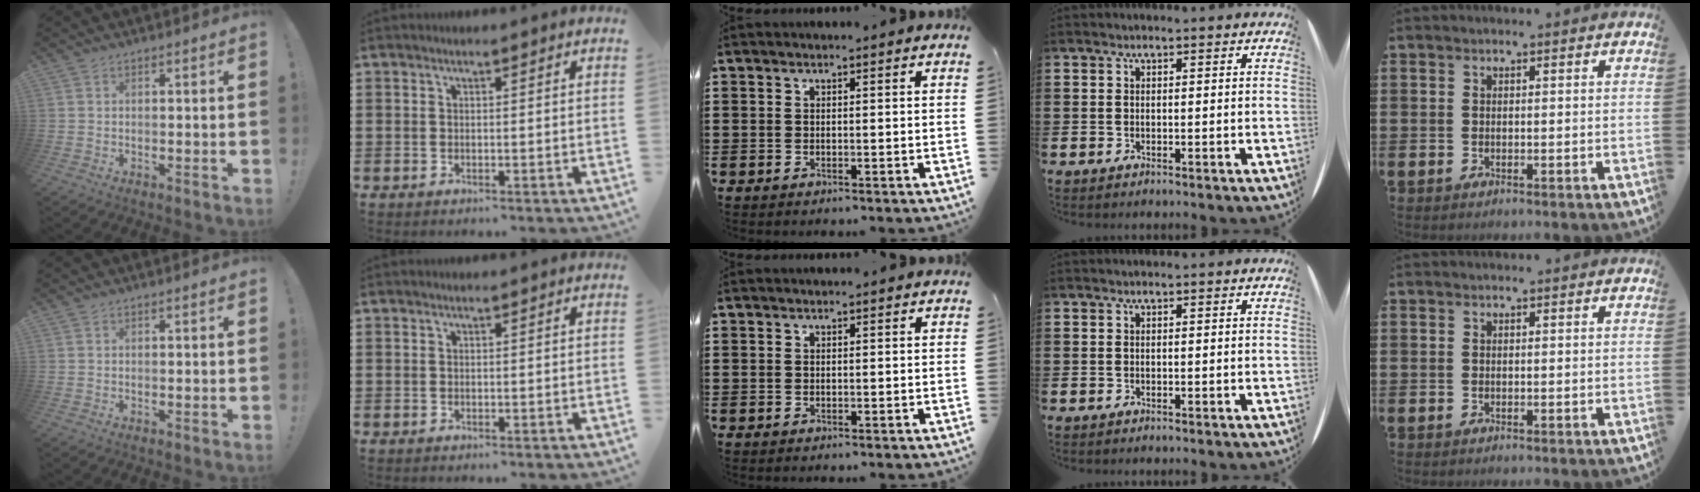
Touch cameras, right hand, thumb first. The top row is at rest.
{}